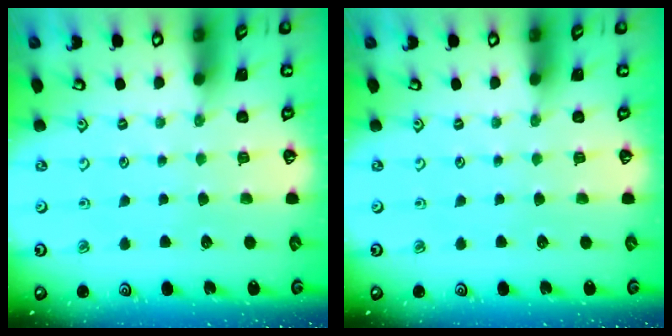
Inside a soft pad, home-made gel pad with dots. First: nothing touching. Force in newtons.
{"total": 0.0}